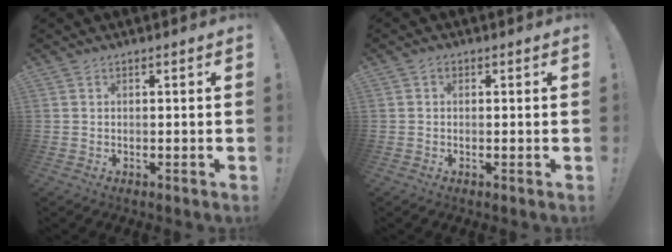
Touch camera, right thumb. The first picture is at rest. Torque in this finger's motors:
{"motor_torque": [-0.02, 0.12, 0.12, 0.21, -0.03]}